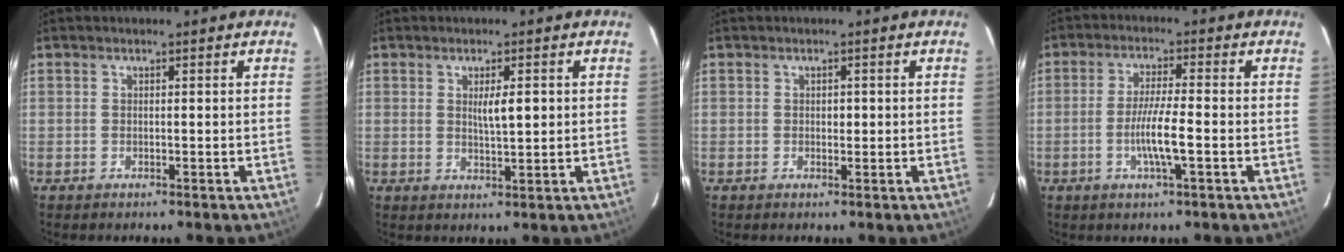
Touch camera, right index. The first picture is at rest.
{"total": 3.5, "force": [0.8, 0.6, 3.3], "torque": [-0.055, -0.003, 0.014]}
{"total": 0.9, "force": [0.1, 0.6, 0.7], "torque": [-0.008, 0.001, 0.002]}
{"total": 6.0, "force": [-1.5, 0.0, 5.8], "torque": [-0.109, -0.006, -0.028]}